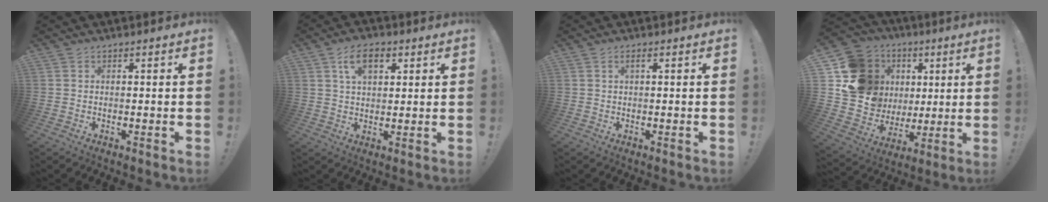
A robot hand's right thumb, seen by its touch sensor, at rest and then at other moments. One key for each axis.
{"total": 8.0, "fx": 3.5, "fy": 4.4, "fz": 5.7, "tx": -0.090, "ty": 0.001, "tz": 0.062}
{"total": 1.5, "fx": 0.4, "fy": 0.1, "fz": 1.4, "tx": -0.026, "ty": 0.000, "tz": 0.005}
{"total": 19.3, "fx": 5.8, "fy": 16.8, "fz": 7.5, "tx": -0.122, "ty": -0.018, "tz": 0.150}